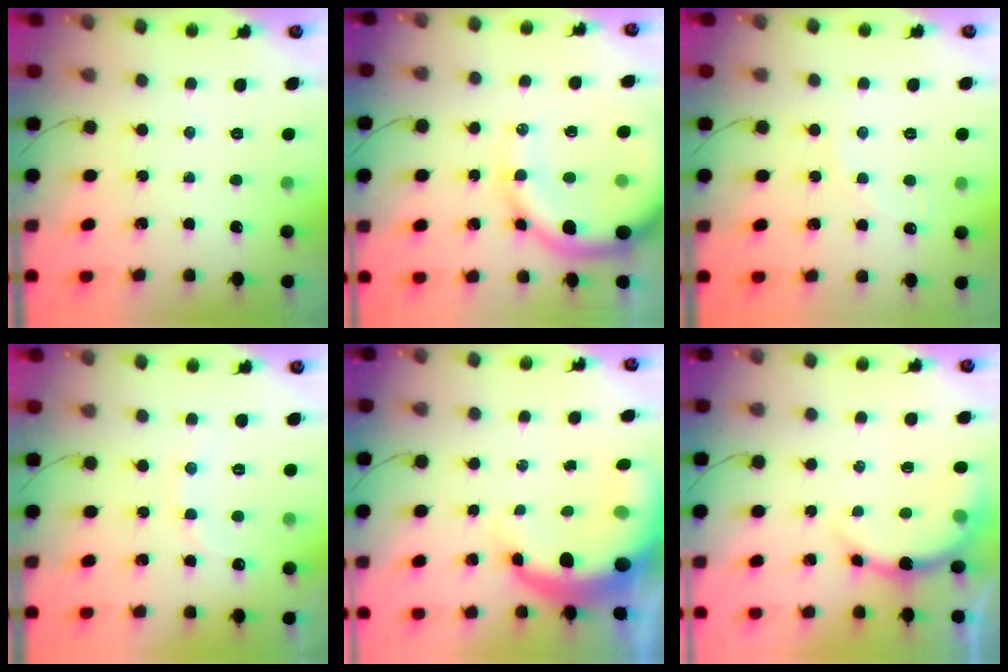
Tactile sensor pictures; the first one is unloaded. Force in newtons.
{"total": 14.2, "press": 13.7, "slide": 3.8}
{"total": 4.2, "press": 3.9, "slide": 1.3}
{"total": 7.7, "press": 7.5, "slide": 1.6}
{"total": 10.7, "press": 10.4, "slide": 2.4}
{"total": 8.6, "press": 8.4, "slide": 1.9}